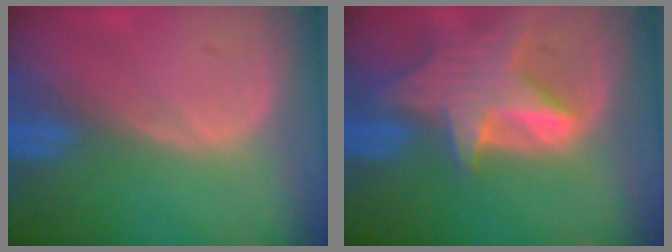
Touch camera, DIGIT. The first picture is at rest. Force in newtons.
{"total": 8.0, "press": 7.3, "slide": 3.3}